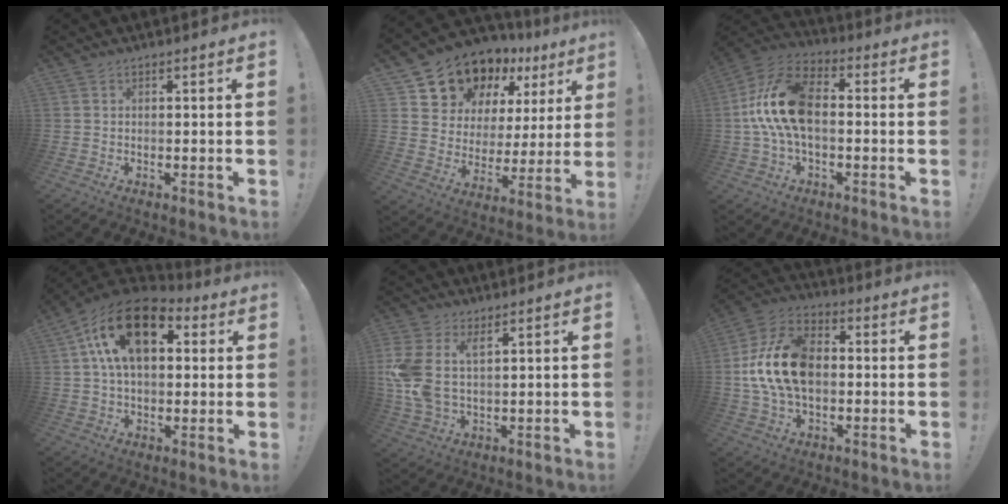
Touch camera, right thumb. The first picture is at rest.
{"total": 14.0, "force": [11.4, 7.5, 3.5], "torque": [-0.062, -0.100, 0.218]}
{"total": 17.1, "force": [0.2, 10.1, 13.8], "torque": [-0.265, 0.018, 0.008]}
{"total": 19.6, "force": [6.9, 11.2, 14.4], "torque": [-0.253, -0.014, 0.120]}
{"total": 9.6, "force": [3.7, 5.6, 6.8], "torque": [-0.144, -0.022, 0.070]}
{"total": 18.4, "force": [-0.1, 12.4, 13.5], "torque": [-0.240, 0.022, 0.005]}